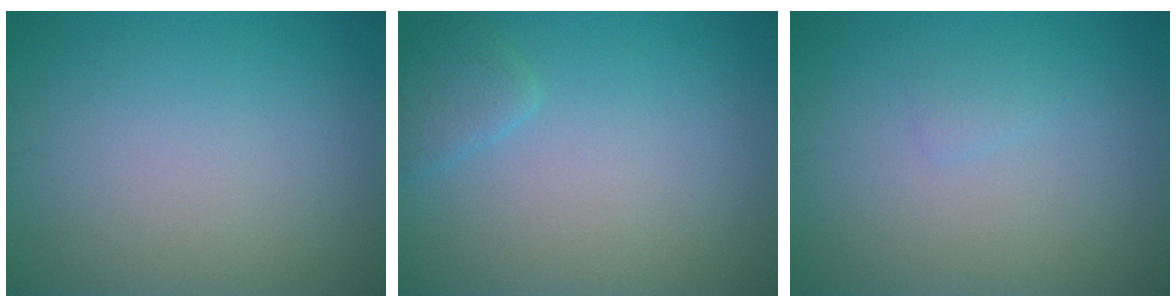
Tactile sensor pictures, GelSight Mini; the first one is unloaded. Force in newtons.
{"total": 1.5, "press": 1.5, "slide": 0.1}
{"total": 0.6, "press": 0.6, "slide": 0.0}